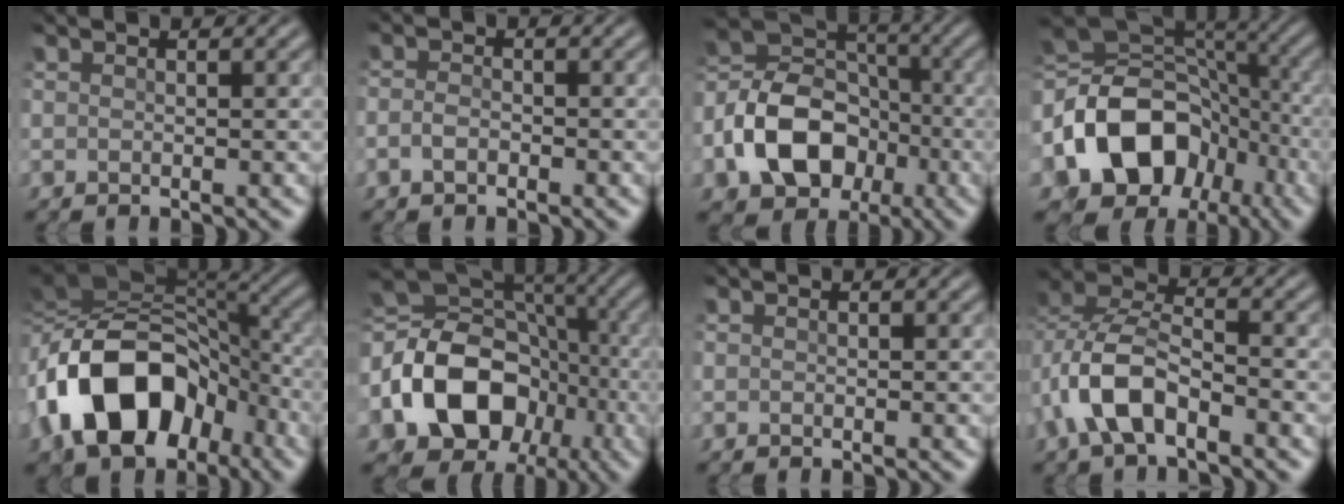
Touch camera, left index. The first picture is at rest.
{"total": 1.3, "force": [-0.8, 0.6, 0.8], "torque": [-0.018, 0.006, -0.020]}
{"total": 10.8, "force": [-3.7, 8.0, 6.2], "torque": [-0.128, -0.001, -0.081]}
{"total": 13.0, "force": [-4.3, 9.6, 7.7], "torque": [-0.155, 0.002, -0.079]}
{"total": 14.4, "force": [-4.3, 9.4, 10.0], "torque": [-0.181, 0.012, -0.080]}
{"total": 14.6, "force": [-3.6, 11.0, 8.9], "torque": [-0.190, -0.001, -0.058]}
{"total": 0.0}
{"total": 6.1, "force": [-2.6, 3.1, 4.5], "torque": [-0.091, 0.009, -0.054]}